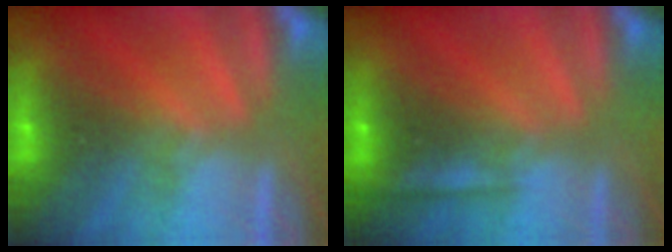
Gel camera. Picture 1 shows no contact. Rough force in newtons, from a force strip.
{"total": 2.2}